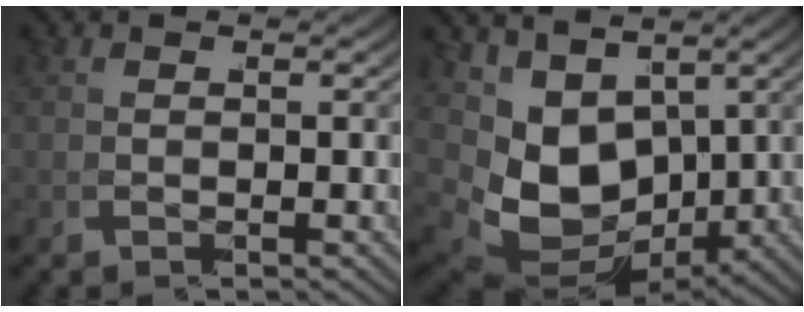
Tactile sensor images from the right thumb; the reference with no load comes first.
{"total": 13.2, "force": [-1.1, 10.1, 8.5], "torque": [-0.191, -0.047, -0.001]}